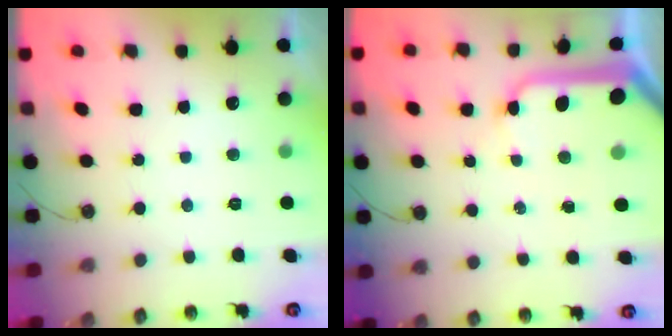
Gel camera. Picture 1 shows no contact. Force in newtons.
{"total": 14.6, "press": 14.5, "slide": 1.9}